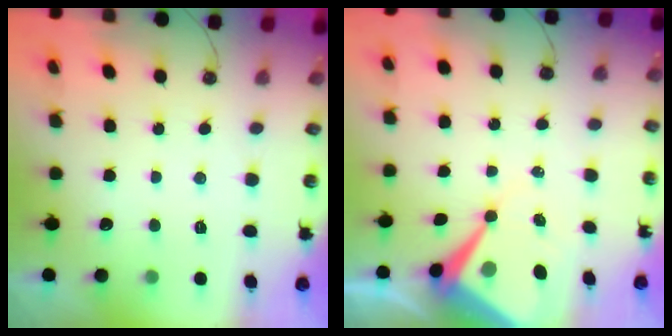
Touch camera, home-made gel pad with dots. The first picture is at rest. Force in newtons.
{"total": 10.0, "press": 9.9, "slide": 1.0}